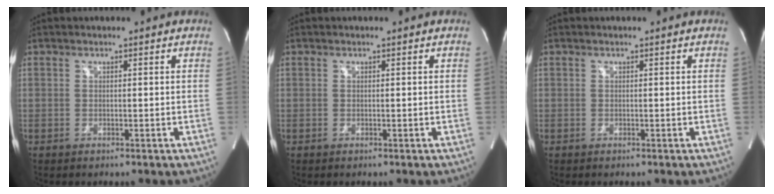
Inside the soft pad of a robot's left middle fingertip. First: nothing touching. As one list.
[{"total": 0.0}, {"total": 0.0}]